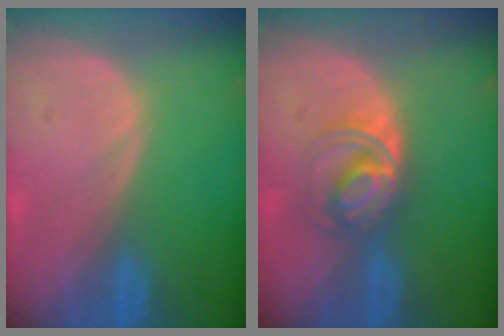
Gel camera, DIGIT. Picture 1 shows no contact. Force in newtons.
{"total": 5.6, "press": 5.3, "slide": 1.7}